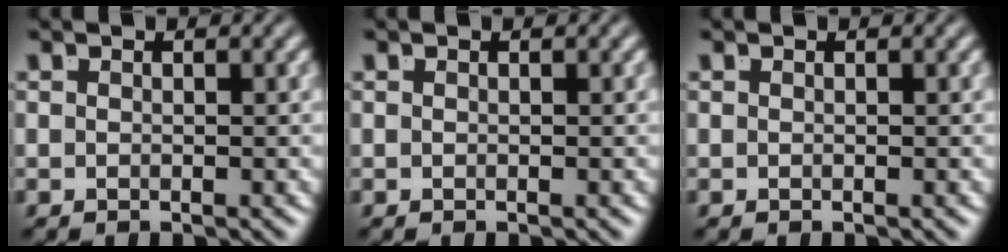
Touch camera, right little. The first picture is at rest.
{"total": 0.0}
{"total": 0.0}